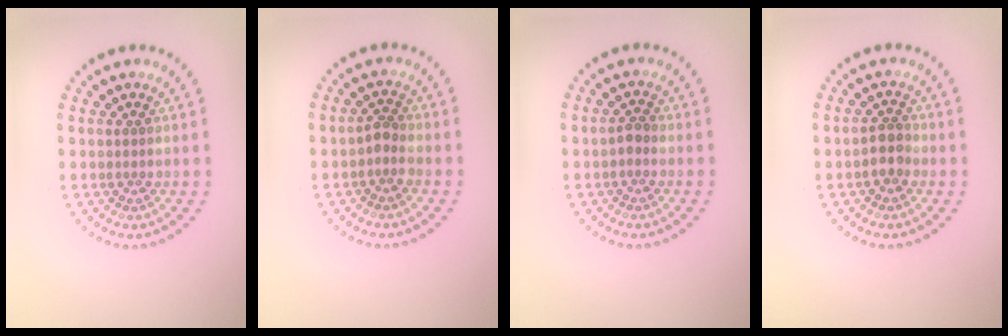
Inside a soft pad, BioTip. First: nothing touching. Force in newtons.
{"total": 1.3, "press": 1.1, "slide": 0.6}
{"total": 0.9, "press": 0.8, "slide": 0.3}
{"total": 1.8, "press": 1.6, "slide": 0.9}